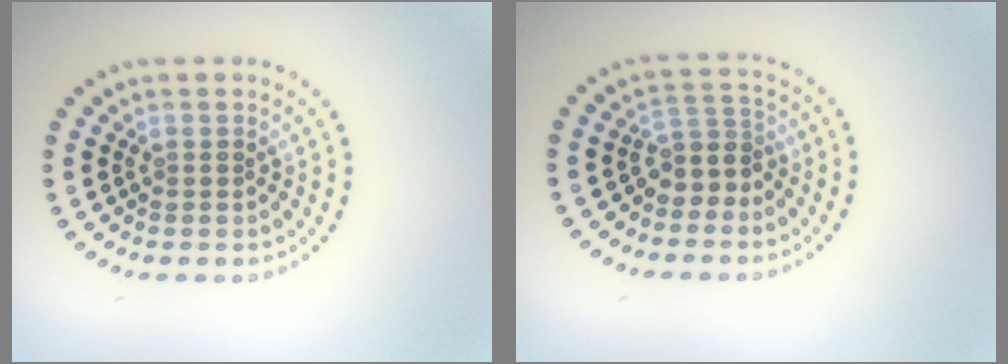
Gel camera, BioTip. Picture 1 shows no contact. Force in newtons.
{"total": 2.7, "press": 2.0, "slide": 1.7}